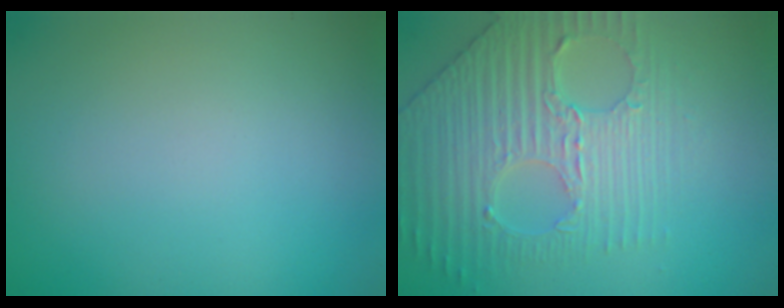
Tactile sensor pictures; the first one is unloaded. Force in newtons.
{"total": 4.5, "press": 4.4, "slide": 1.0}